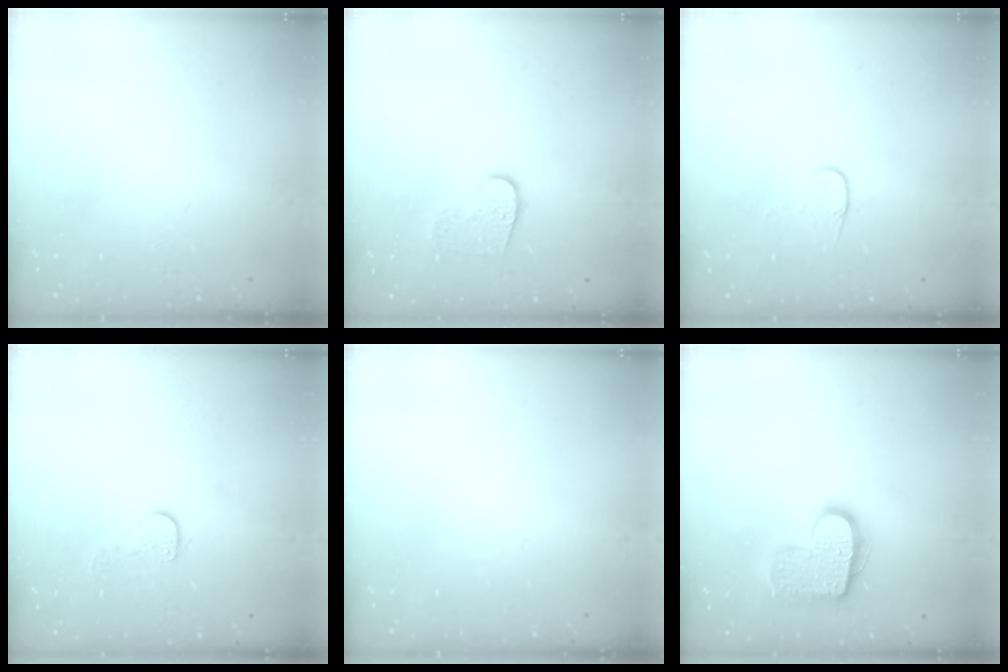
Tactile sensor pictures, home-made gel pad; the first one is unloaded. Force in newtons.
{"total": 8.2, "press": 8.2, "slide": 0.2}
{"total": 4.3, "press": 4.3, "slide": 0.4}
{"total": 5.6, "press": 5.6, "slide": 0.4}
{"total": 0.0}
{"total": 13.5, "press": 13.5, "slide": 0.7}